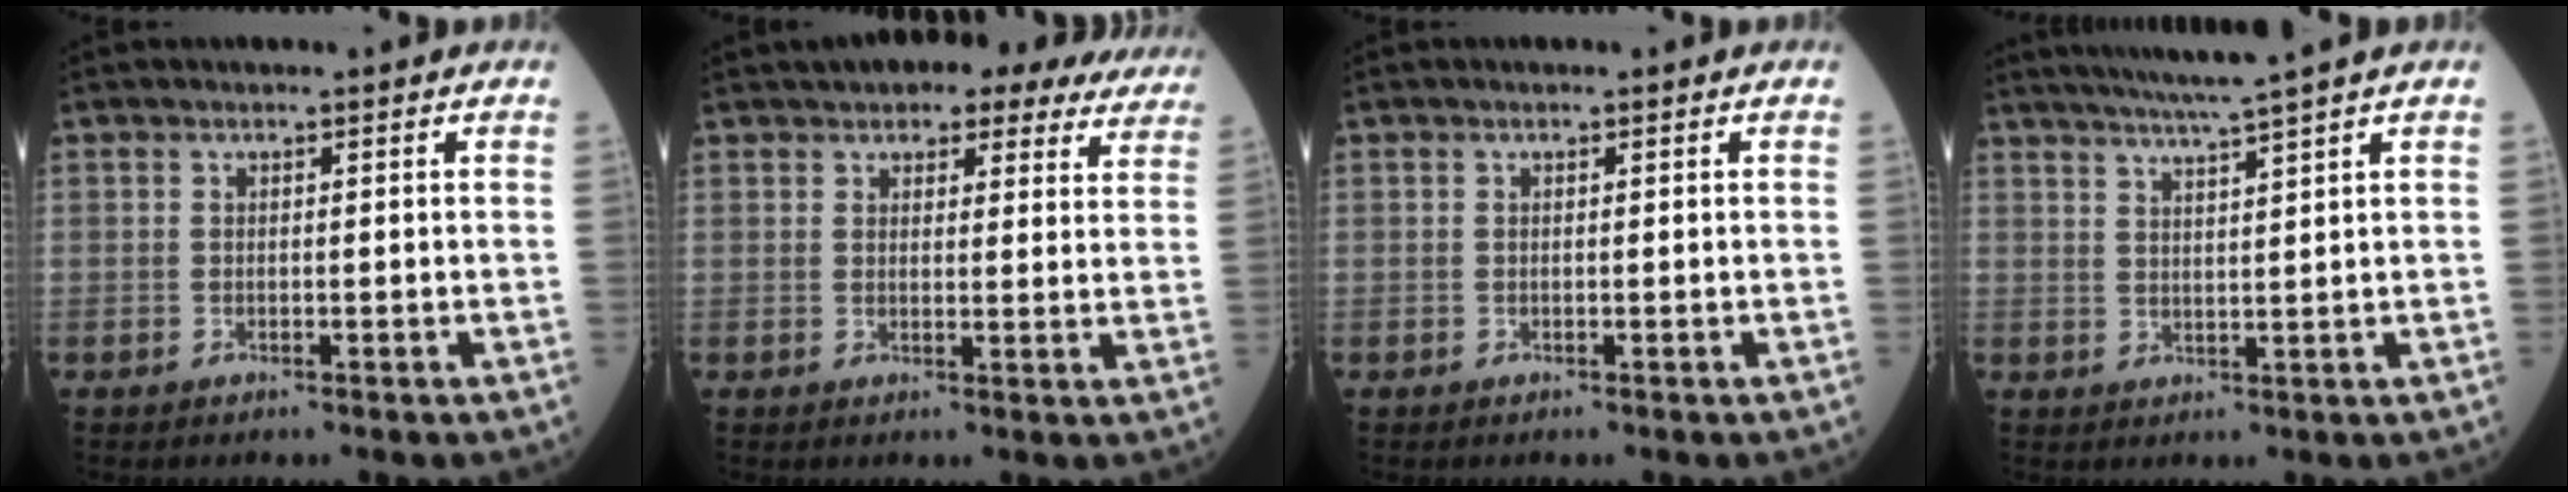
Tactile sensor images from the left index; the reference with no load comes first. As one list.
[{"total": 20.8, "force": [18.3, 6.6, 7.2], "torque": [-0.108, 0.012, 0.213]}, {"total": 0.0}, {"total": 7.3, "force": [6.1, -1.9, 3.5], "torque": [-0.059, 0.002, 0.100]}]